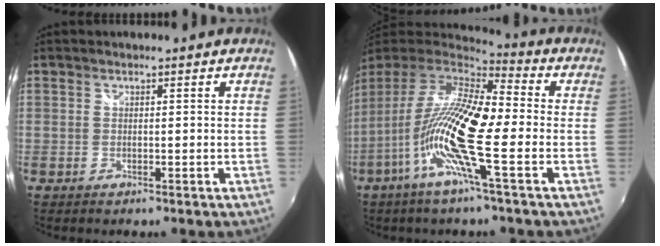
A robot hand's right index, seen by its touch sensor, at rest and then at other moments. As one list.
[{"total": 17.2, "force": [-4.8, 2.5, 16.3], "torque": [-0.298, -0.017, -0.105]}]